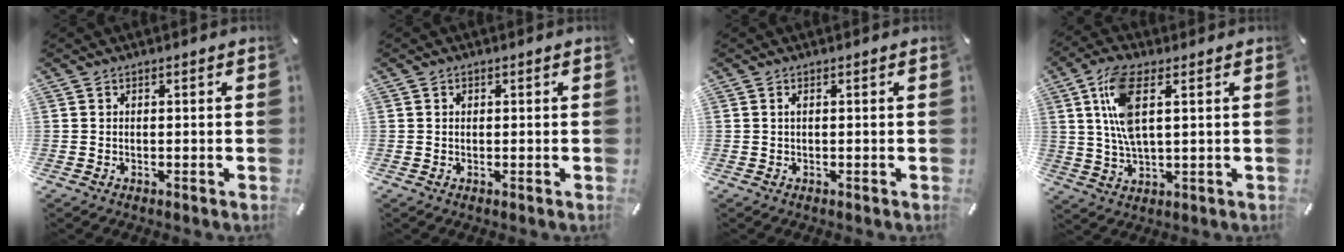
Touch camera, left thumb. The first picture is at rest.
{"total": 0.5, "force": [0.2, 0.5, 0.1], "torque": [-0.002, 0.003, 0.003]}
{"total": 0.7, "force": [0.1, 0.1, 0.7], "torque": [-0.015, -0.001, 0.001]}
{"total": 11.2, "force": [3.6, 4.4, 9.6], "torque": [-0.217, -0.005, 0.060]}